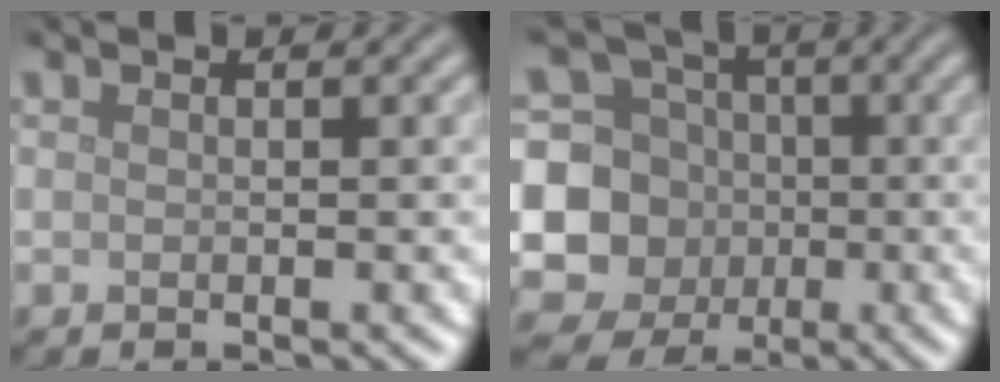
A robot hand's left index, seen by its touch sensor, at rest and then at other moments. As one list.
[{"total": 12.1, "force": [-1.6, 11.5, 3.7], "torque": [-0.107, 0.006, -0.045]}]